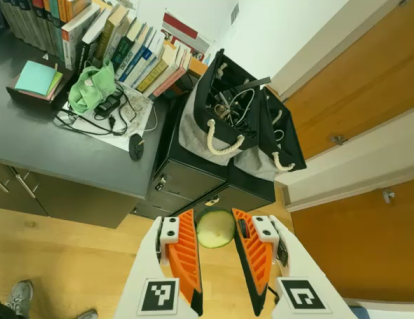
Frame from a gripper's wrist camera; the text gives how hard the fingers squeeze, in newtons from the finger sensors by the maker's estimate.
{"total": 8.8, "left": 9.1, "right": 8.6}